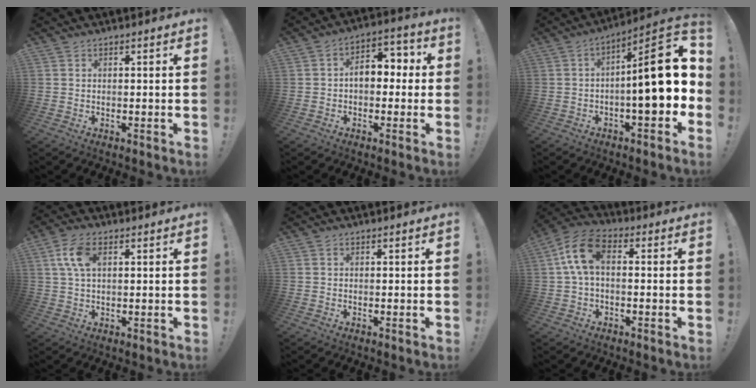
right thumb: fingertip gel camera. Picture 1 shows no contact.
{"total": 8.9, "force": [0.6, 5.8, 6.8], "torque": [-0.099, 0.010, 0.011]}
{"total": 18.1, "force": [0.2, 5.1, 17.4], "torque": [-0.240, 0.002, 0.002]}
{"total": 7.5, "force": [2.2, 4.1, 5.9], "torque": [-0.118, 0.007, 0.043]}
{"total": 0.0}
{"total": 10.2, "force": [2.0, 6.2, 7.8], "torque": [-0.151, 0.008, 0.042]}